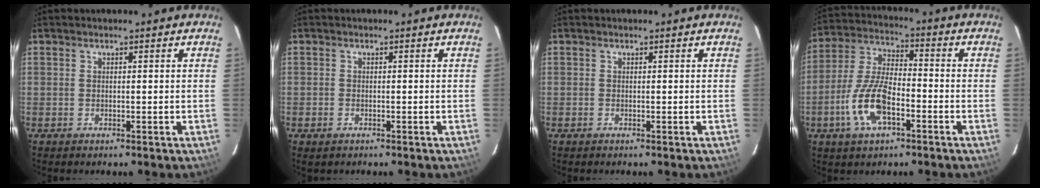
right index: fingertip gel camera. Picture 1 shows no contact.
{"total": 1.4, "force": [-0.8, 1.0, 0.5], "torque": [-0.010, -0.003, -0.015]}
{"total": 0.0}
{"total": 12.2, "force": [-5.0, 5.1, 9.9], "torque": [-0.215, 0.001, -0.095]}